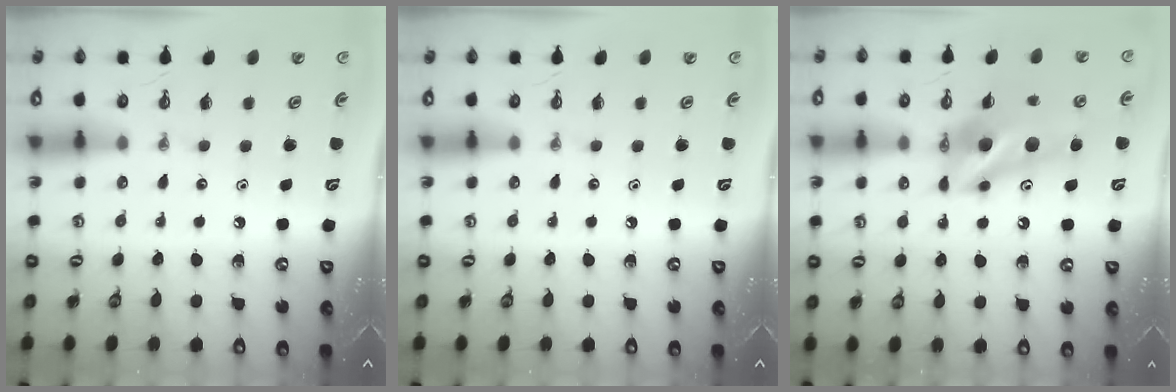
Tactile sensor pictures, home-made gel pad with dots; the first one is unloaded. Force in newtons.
{"total": 0.0}
{"total": 10.9, "press": 10.8, "slide": 1.2}